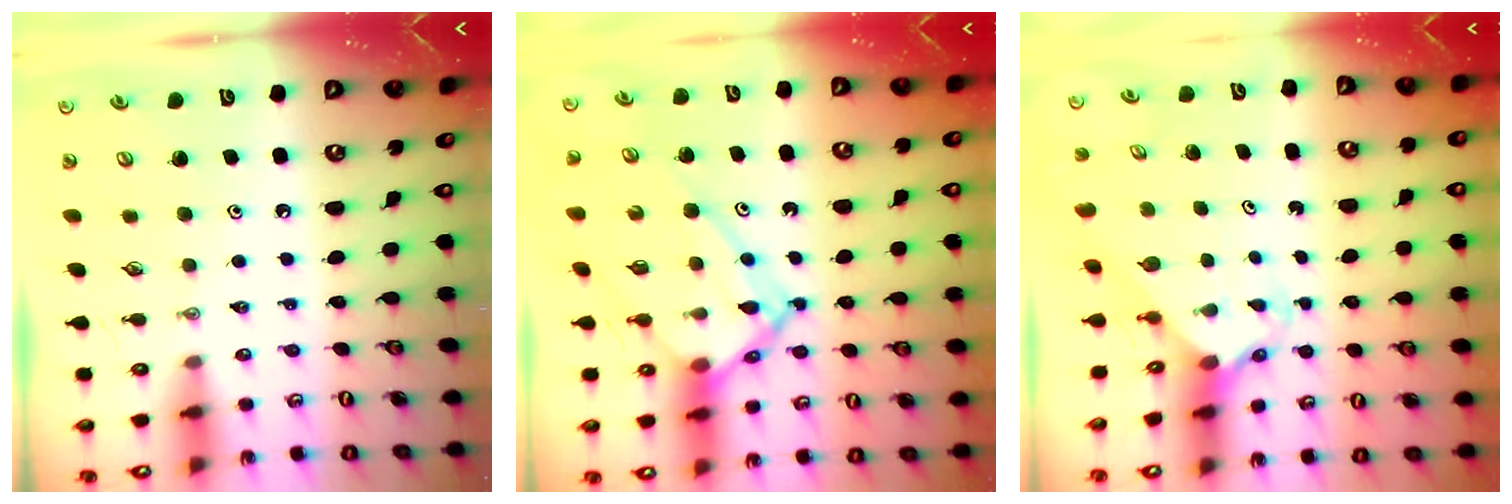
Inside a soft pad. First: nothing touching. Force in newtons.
{"total": 13.5, "press": 13.5, "slide": 1.2}
{"total": 2.4, "press": 2.4, "slide": 0.2}